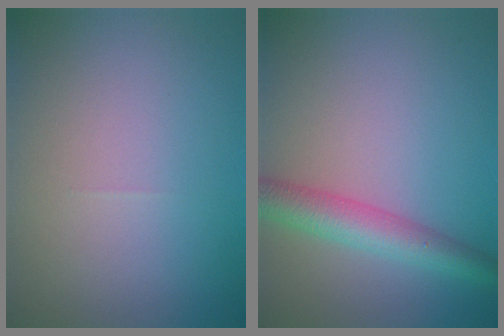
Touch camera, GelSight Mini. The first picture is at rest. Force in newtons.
{"total": 4.2, "press": 4.2, "slide": 0.1}